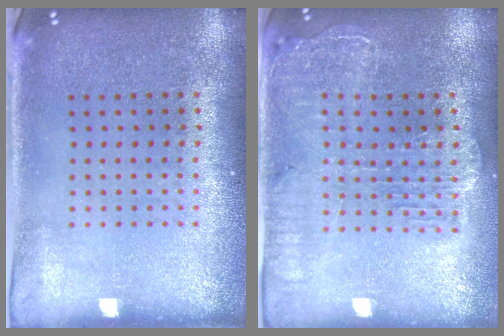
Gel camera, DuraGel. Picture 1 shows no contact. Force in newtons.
{"total": 2.1, "press": 1.9, "slide": 0.9}